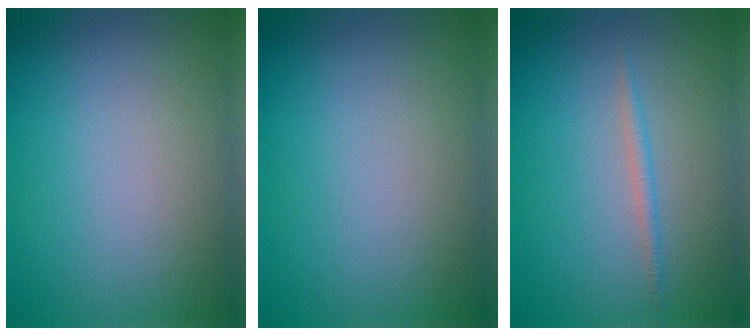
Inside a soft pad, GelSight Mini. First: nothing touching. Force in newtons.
{"total": 0.0}
{"total": 0.7, "press": 0.7, "slide": 0.1}